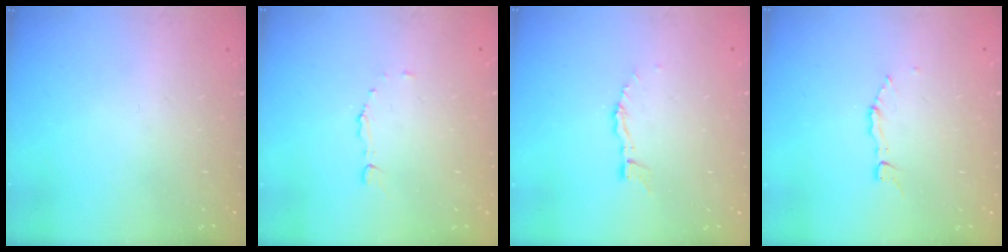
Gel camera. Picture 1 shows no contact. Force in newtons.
{"total": 3.3, "press": 3.2, "slide": 0.7}
{"total": 4.0, "press": 4.0, "slide": 0.2}
{"total": 2.7, "press": 2.7, "slide": 0.2}